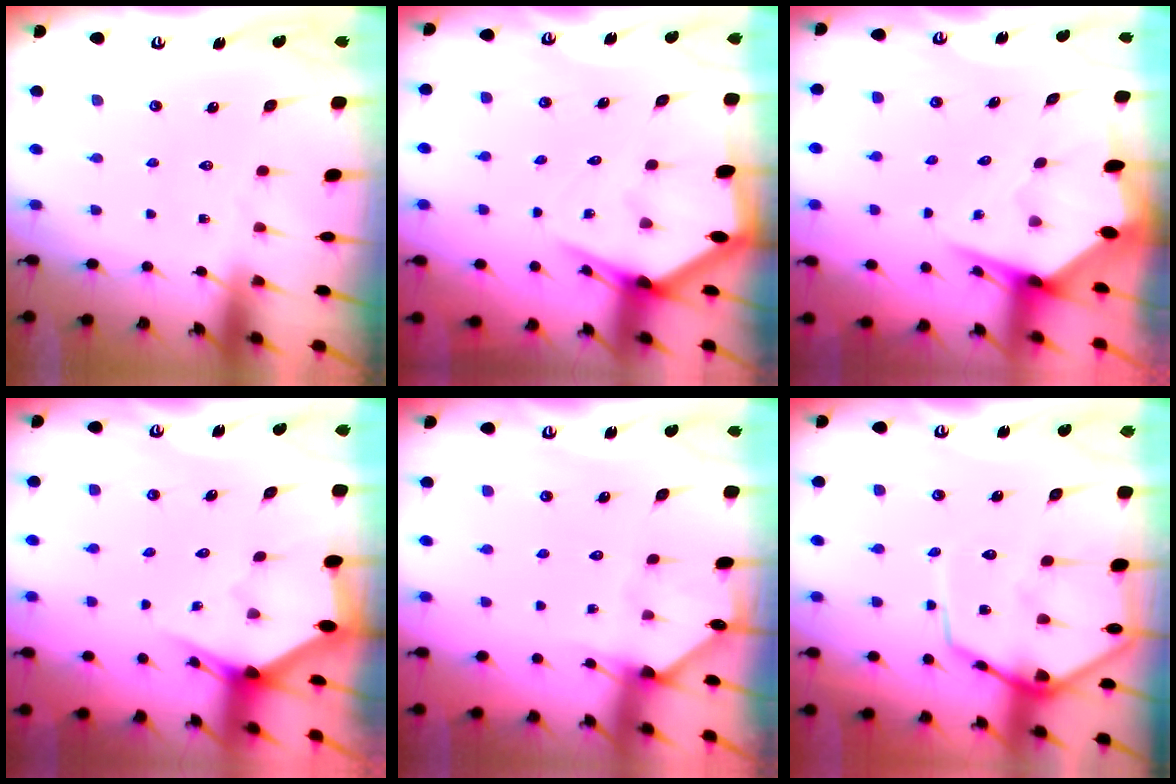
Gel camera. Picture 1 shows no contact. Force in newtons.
{"total": 4.5, "press": 4.5, "slide": 0.6}
{"total": 5.3, "press": 5.2, "slide": 0.5}
{"total": 2.6, "press": 2.6, "slide": 0.2}
{"total": 2.0, "press": 2.0, "slide": 0.1}
{"total": 11.6, "press": 11.5, "slide": 1.2}